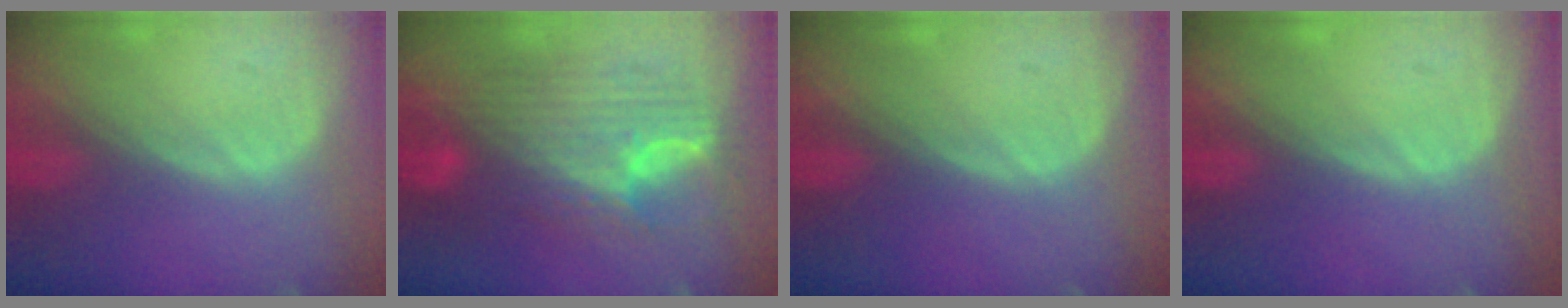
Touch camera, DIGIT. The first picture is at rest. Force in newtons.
{"total": 11.9, "press": 11.8, "slide": 1.0}
{"total": 0.0}
{"total": 0.0}